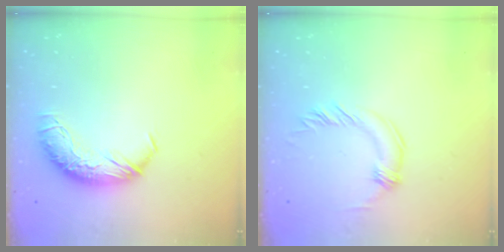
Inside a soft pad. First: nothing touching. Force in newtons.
{"total": 2.0, "press": 2.0, "slide": 0.4}